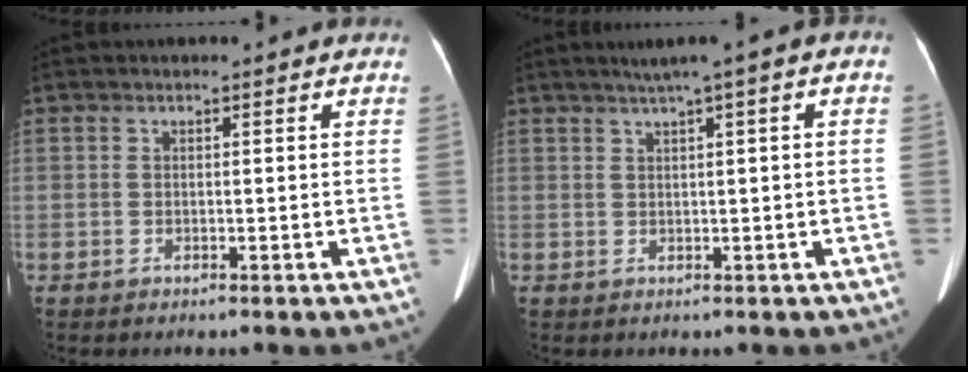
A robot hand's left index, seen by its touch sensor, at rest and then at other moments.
{"total": 3.9, "force": [1.5, 0.0, 3.6], "torque": [-0.052, 0.020, 0.022]}